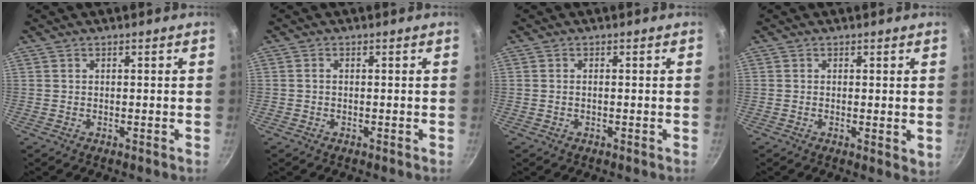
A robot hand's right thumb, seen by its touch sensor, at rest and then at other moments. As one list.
[{"total": 0.6, "force": [-0.1, 0.5, 0.3], "torque": [-0.006, 0.005, -0.002]}, {"total": 0.5, "force": [-0.1, 0.2, 0.4], "torque": [-0.011, 0.004, -0.004]}, {"total": 2.3, "force": [0.3, 0.9, 2.1], "torque": [-0.030, -0.008, 0.002]}]